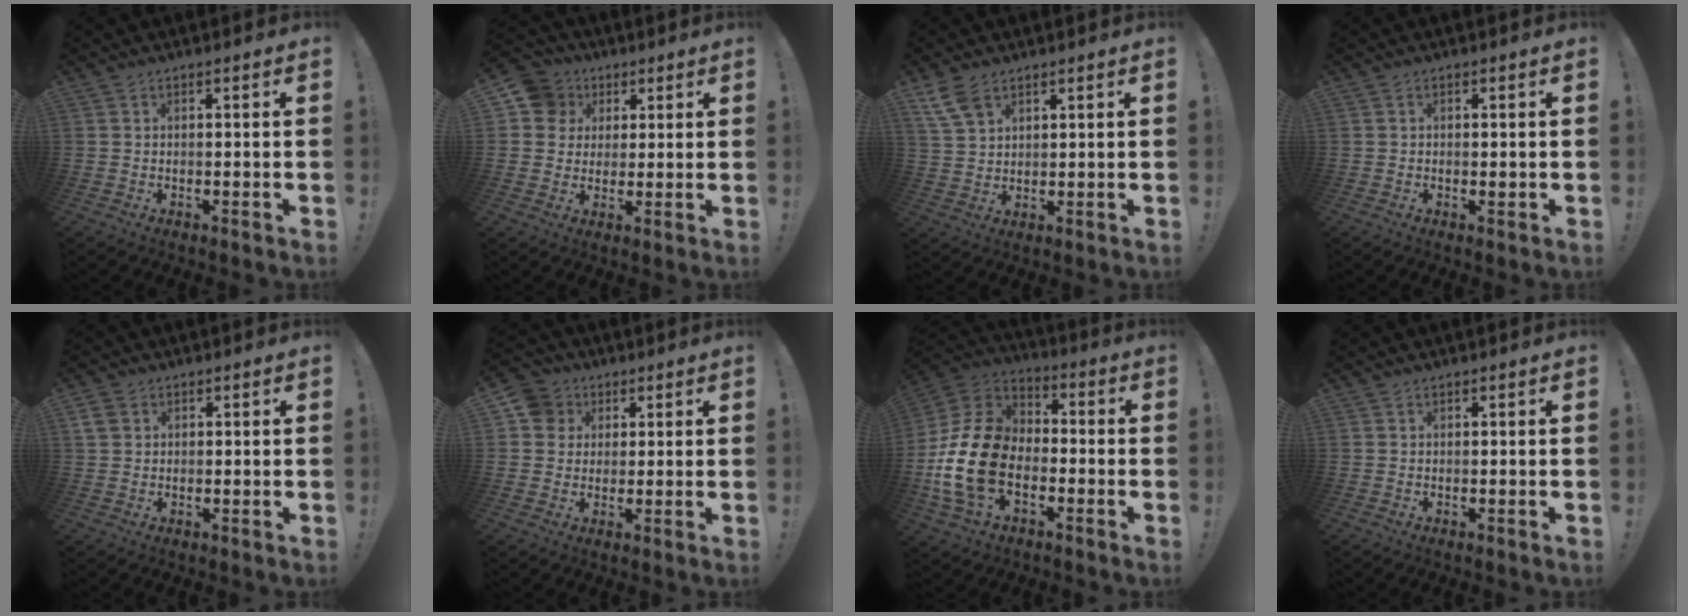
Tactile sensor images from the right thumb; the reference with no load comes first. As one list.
[{"total": 10.3, "force": [3.5, 9.2, 2.8], "torque": [-0.032, -0.013, 0.072]}, {"total": 7.2, "force": [4.5, 4.0, 4.0], "torque": [-0.079, -0.018, 0.087]}, {"total": 0.8, "force": [-0.2, 0.5, 0.6], "torque": [-0.011, 0.002, -0.003]}, {"total": 3.6, "force": [1.8, 2.8, 1.3], "torque": [-0.020, 0.002, 0.036]}, {"total": 7.5, "force": [2.3, 6.9, 1.9], "torque": [-0.027, -0.004, 0.049]}, {"total": 18.6, "force": [-4.7, 12.9, 12.5], "torque": [-0.242, 0.033, -0.075]}, {"total": 0.0}]